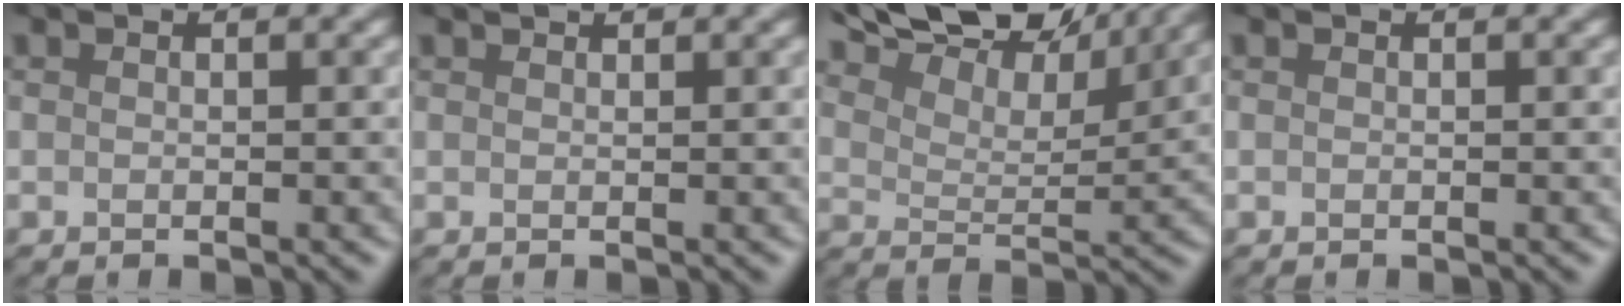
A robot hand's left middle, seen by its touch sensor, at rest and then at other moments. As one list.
[{"total": 0.8, "force": [0.8, -0.2, 0.1], "torque": [-0.013, 0.007, 0.007]}, {"total": 11.1, "force": [10.2, 1.8, 3.9], "torque": [-0.098, 0.010, 0.155]}, {"total": 0.0}]